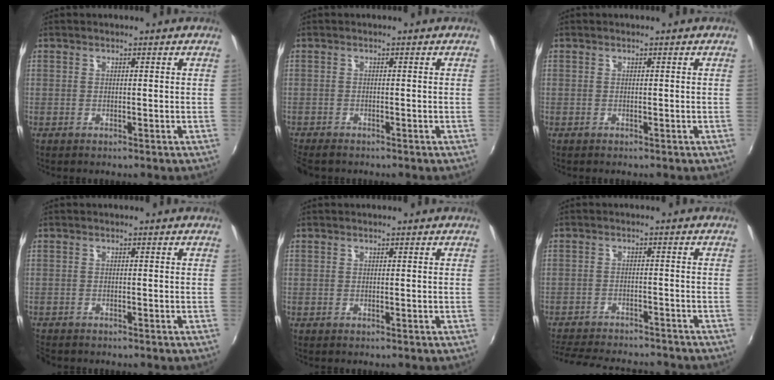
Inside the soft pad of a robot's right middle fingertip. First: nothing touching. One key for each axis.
{"total": 3.7, "fx": -3.3, "fy": 0.9, "fz": 1.3, "tx": -0.039, "ty": -0.023, "tz": -0.063}
{"total": 0.0}
{"total": 2.3, "fx": -2.2, "fy": 0.6, "fz": 0.5, "tx": -0.018, "ty": -0.014, "tz": -0.041}
{"total": 0.0}
{"total": 16.0, "fx": -14.1, "fy": 4.1, "fz": 6.4, "tx": -0.140, "ty": -0.014, "tz": -0.202}